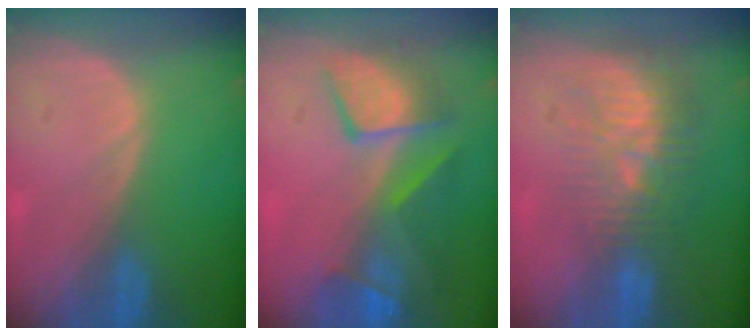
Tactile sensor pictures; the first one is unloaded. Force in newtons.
{"total": 9.5, "press": 8.4, "slide": 4.5}
{"total": 10.3, "press": 8.9, "slide": 5.1}